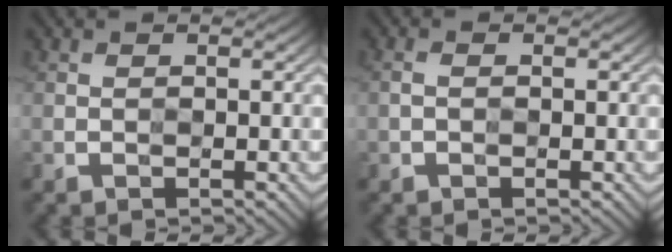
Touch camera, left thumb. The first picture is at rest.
{"total": 0.7, "force": [-0.2, 0.3, 0.7], "torque": [-0.017, 0.001, -0.006]}